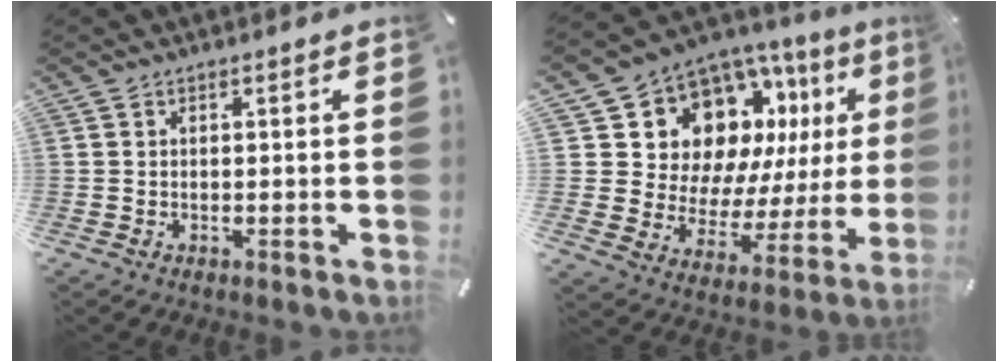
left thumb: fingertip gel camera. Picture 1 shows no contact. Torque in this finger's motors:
{"motor_torque": [2.51, 2.51, 1.46, -1.30, 0.15]}